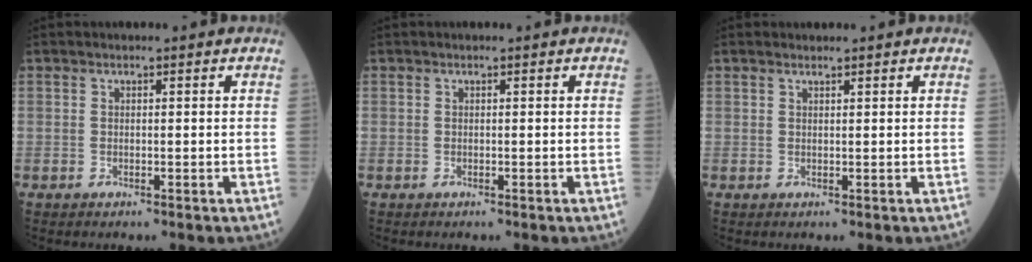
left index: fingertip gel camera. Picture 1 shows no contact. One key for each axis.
{"total": 0.0}
{"total": 0.8, "fx": 0.8, "fy": 0.1, "fz": 0.2, "tx": -0.011, "ty": 0.006, "tz": 0.016}